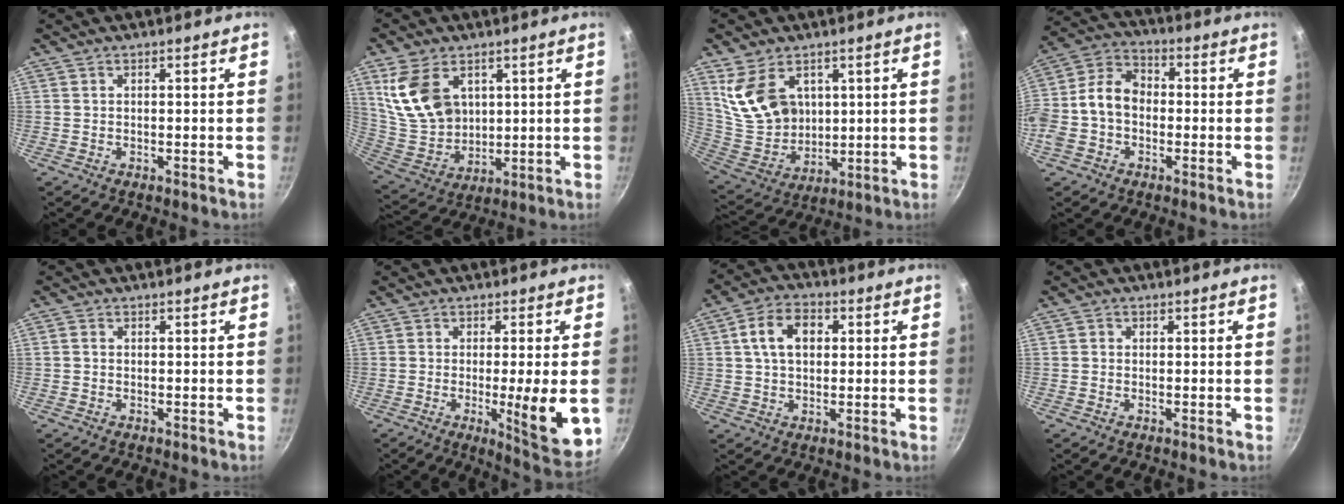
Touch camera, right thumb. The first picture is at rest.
{"total": 14.4, "force": [5.2, 10.0, 8.9], "torque": [-0.146, -0.029, 0.122]}
{"total": 13.6, "force": [5.3, 9.5, 8.1], "torque": [-0.130, -0.037, 0.125]}
{"total": 12.9, "force": [-0.8, 9.6, 8.6], "torque": [-0.143, 0.035, -0.033]}
{"total": 1.0, "force": [-0.1, 0.8, 0.5], "torque": [-0.009, 0.004, -0.003]}
{"total": 11.8, "force": [-1.9, 1.6, 11.5], "torque": [-0.158, -0.009, -0.021]}
{"total": 8.8, "force": [1.8, 6.1, 6.1], "torque": [-0.087, 0.014, 0.023]}
{"total": 1.0, "force": [-0.1, 0.9, 0.3], "torque": [-0.003, 0.003, -0.004]}